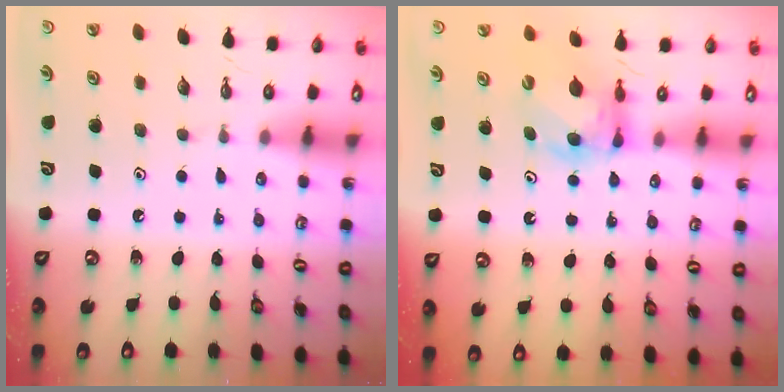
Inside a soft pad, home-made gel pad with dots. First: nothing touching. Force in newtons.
{"total": 6.2, "press": 6.2, "slide": 0.5}